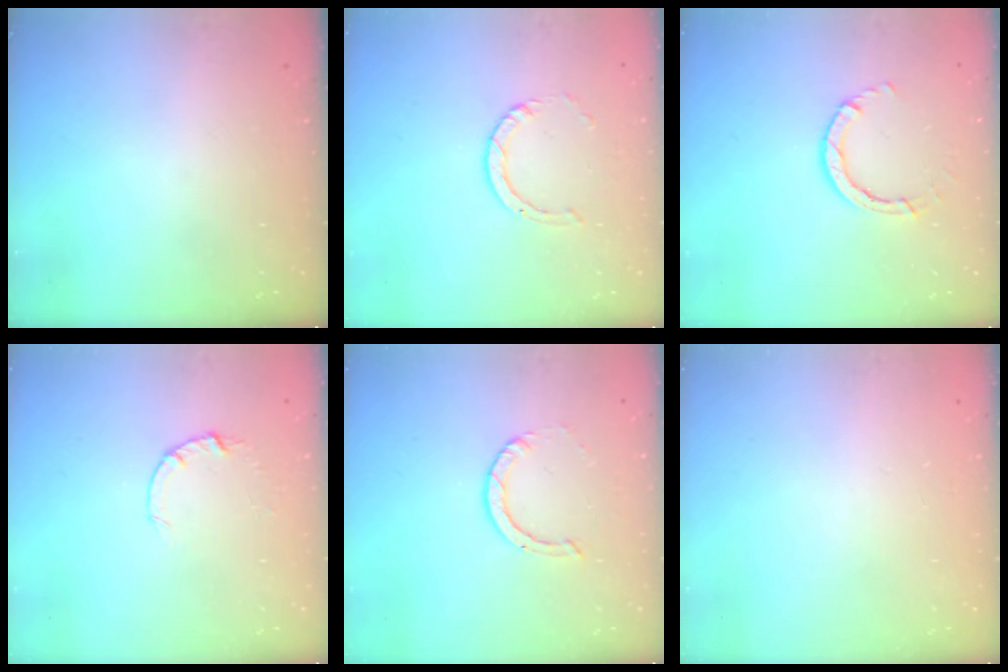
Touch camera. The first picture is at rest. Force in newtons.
{"total": 4.1, "press": 4.1, "slide": 0.4}
{"total": 3.7, "press": 3.7, "slide": 0.4}
{"total": 2.6, "press": 2.6, "slide": 0.4}
{"total": 2.2, "press": 2.2, "slide": 0.2}
{"total": 2.6, "press": 2.6, "slide": 0.2}